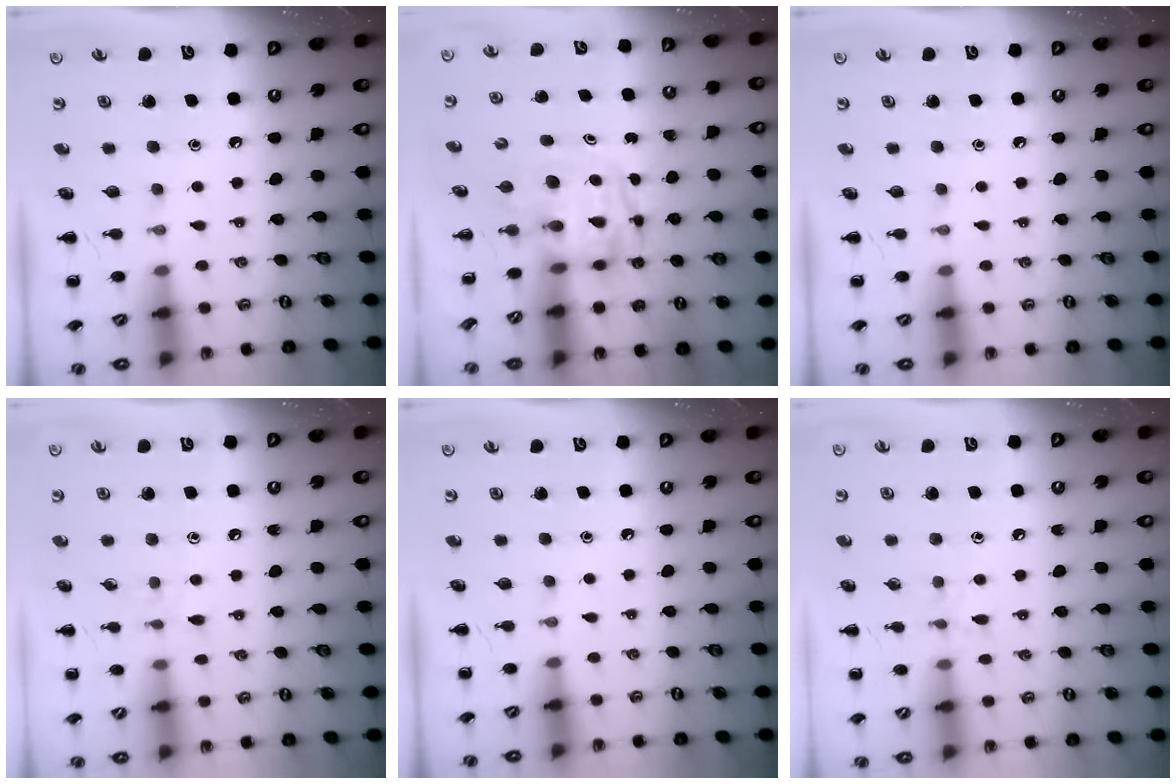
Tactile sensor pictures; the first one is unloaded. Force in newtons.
{"total": 3.8, "press": 3.7, "slide": 0.5}
{"total": 0.0}
{"total": 5.2, "press": 4.7, "slide": 2.1}
{"total": 0.0}
{"total": 5.8, "press": 5.5, "slide": 2.0}